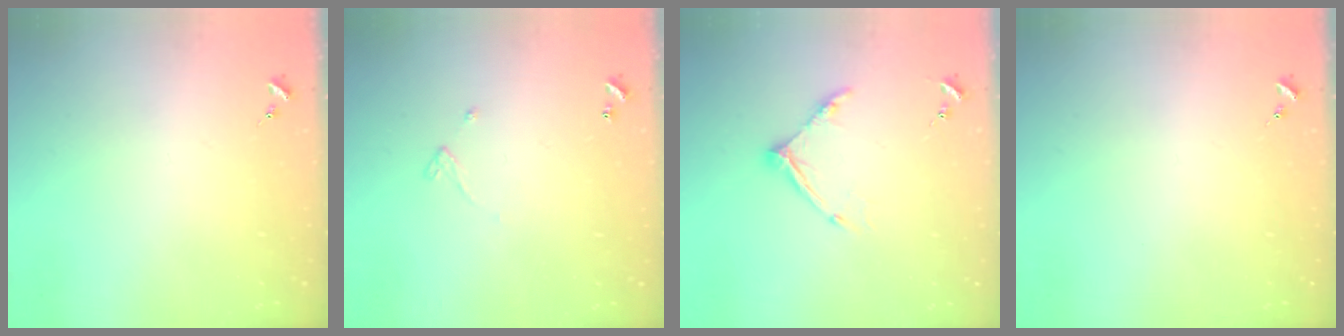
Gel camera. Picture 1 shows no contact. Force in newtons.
{"total": 3.4, "press": 3.4, "slide": 0.5}
{"total": 10.5, "press": 10.5, "slide": 1.0}
{"total": 0.0}